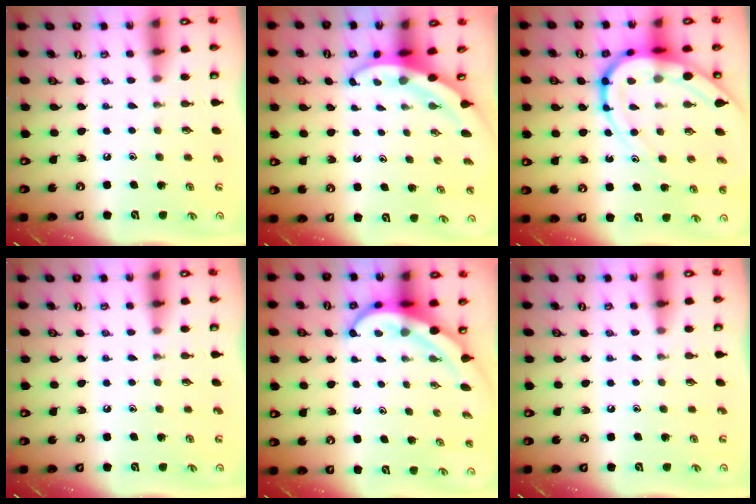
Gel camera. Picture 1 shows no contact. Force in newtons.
{"total": 3.8, "press": 3.8, "slide": 0.1}
{"total": 16.8, "press": 16.7, "slide": 1.9}
{"total": 0.0}
{"total": 7.1, "press": 7.1, "slide": 0.9}
{"total": 0.0}